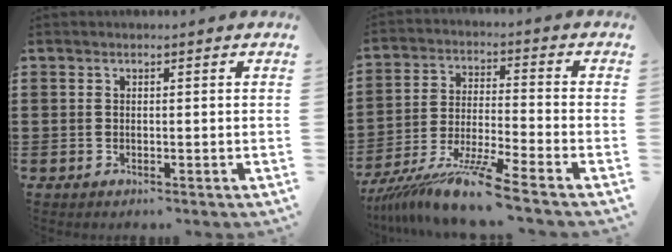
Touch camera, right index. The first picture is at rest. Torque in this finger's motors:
{"motor_torque": [0.50, 0.24, 0.74, 0.21]}